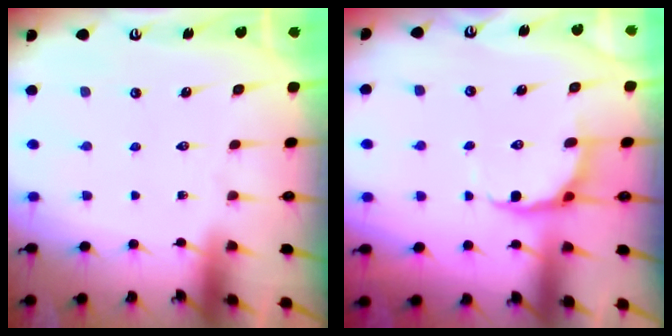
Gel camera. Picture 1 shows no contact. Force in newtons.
{"total": 5.9, "press": 5.2, "slide": 3.0}